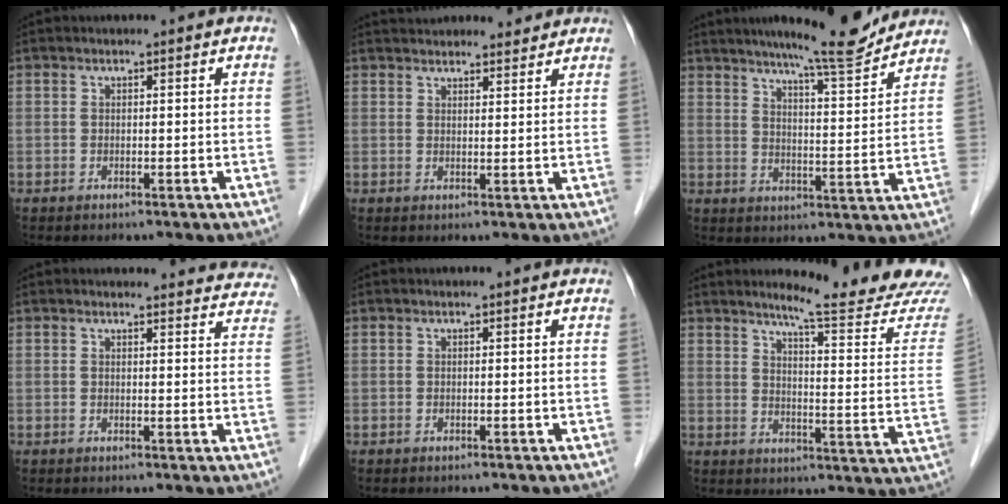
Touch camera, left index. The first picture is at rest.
{"total": 10.2, "force": [9.6, 2.4, 2.4], "torque": [-0.020, 0.028, 0.124]}
{"total": 11.7, "force": [10.5, 0.4, 5.1], "torque": [-0.075, -0.008, 0.146]}
{"total": 12.6, "force": [12.2, 2.7, 1.2], "torque": [0.029, -0.035, 0.099]}
{"total": 0.0}
{"total": 17.7, "force": [16.5, -0.9, 6.3], "torque": [-0.087, -0.102, 0.196]}